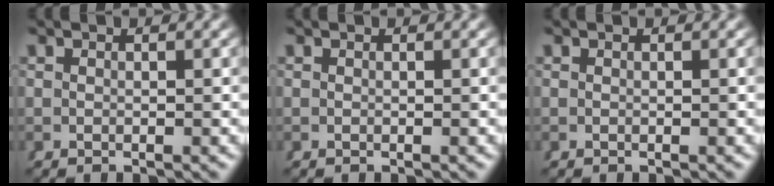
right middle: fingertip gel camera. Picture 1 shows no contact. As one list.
[{"total": 0.0}, {"total": 0.0}]